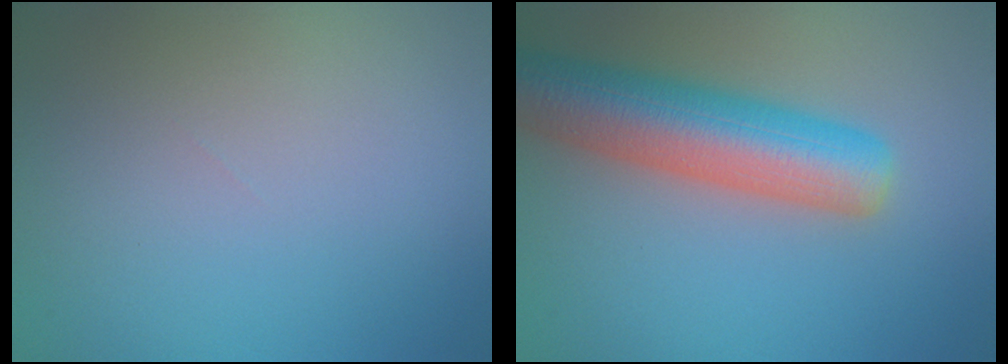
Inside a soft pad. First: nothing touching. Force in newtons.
{"total": 8.4, "press": 8.4, "slide": 0.3}